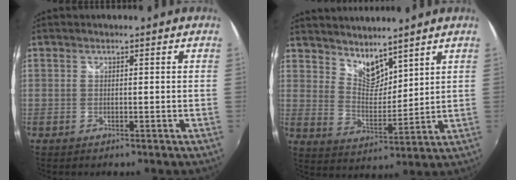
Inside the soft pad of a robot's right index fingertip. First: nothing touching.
{"total": 7.4, "force": [6.4, 2.7, 2.6], "torque": [-0.035, -0.003, 0.119]}